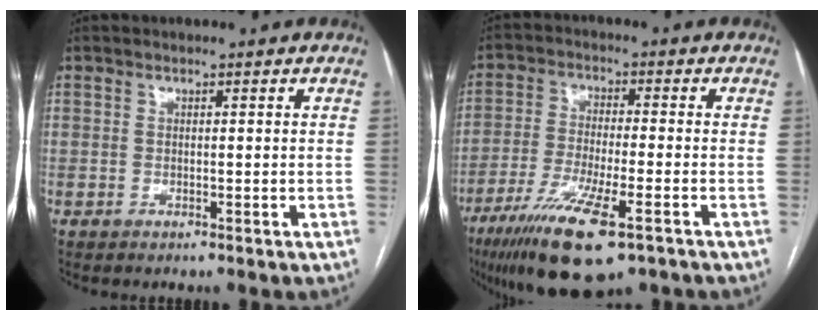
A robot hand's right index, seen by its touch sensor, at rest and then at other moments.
{"total": 13.8, "force": [-8.1, 2.3, 10.9], "torque": [-0.211, -0.036, -0.137]}